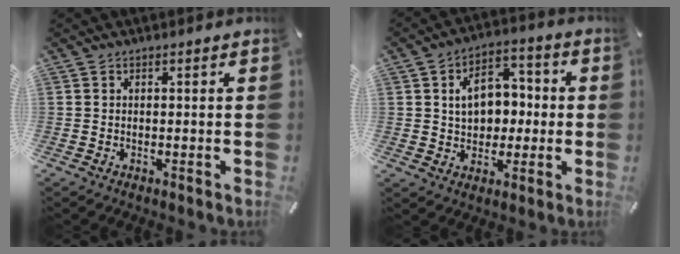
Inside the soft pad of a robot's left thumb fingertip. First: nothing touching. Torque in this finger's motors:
{"motor_torque": [0.27, 0.35, 0.56, 0.36, 0.10]}